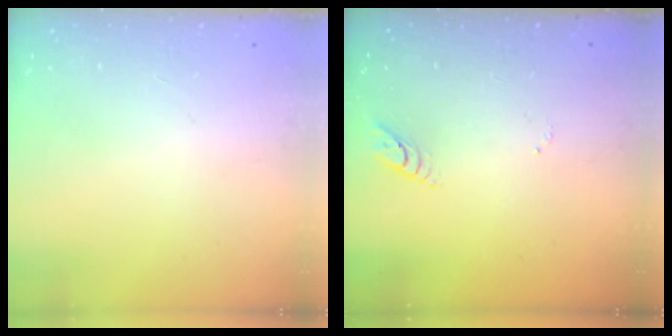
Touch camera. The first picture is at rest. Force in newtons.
{"total": 2.9, "press": 2.8, "slide": 0.4}